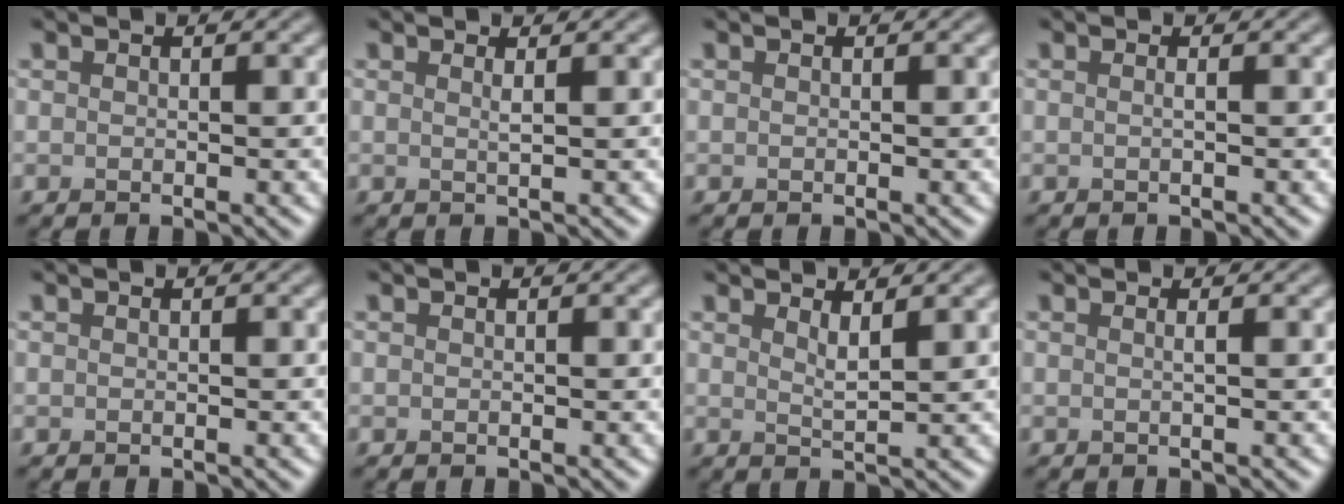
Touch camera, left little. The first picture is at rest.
{"total": 0.9, "force": [0.4, 0.3, 0.8], "torque": [-0.006, 0.000, 0.004]}
{"total": 0.0}
{"total": 0.6, "force": [0.0, 0.2, 0.6], "torque": [-0.008, -0.001, -0.005]}
{"total": 0.0}
{"total": 0.0}
{"total": 1.8, "force": [1.3, 0.4, 1.2], "torque": [-0.019, -0.003, 0.020]}
{"total": 0.9, "force": [0.1, 0.3, 0.8], "torque": [-0.007, 0.000, -0.005]}